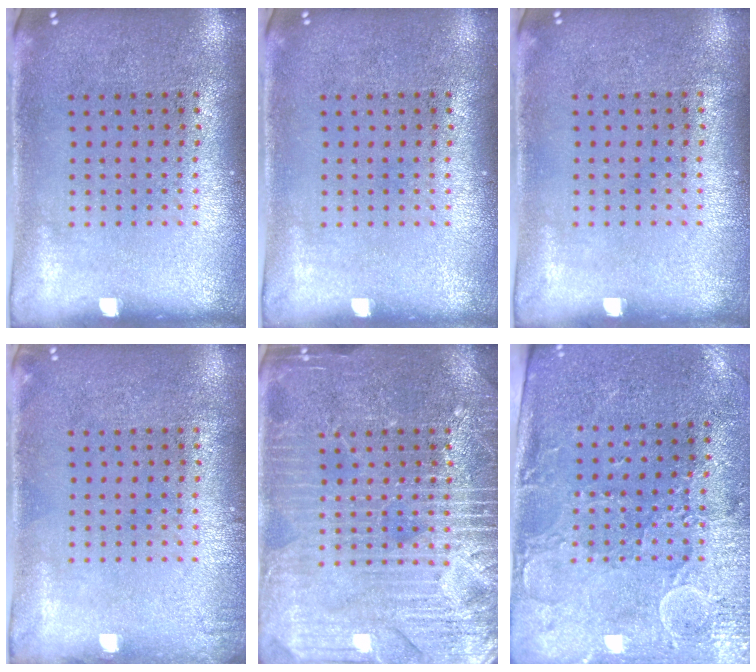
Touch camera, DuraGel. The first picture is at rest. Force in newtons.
{"total": 0.0}
{"total": 0.0}
{"total": 0.7, "press": 0.7, "slide": 0.1}
{"total": 6.0, "press": 6.0, "slide": 0.9}
{"total": 2.9, "press": 2.6, "slide": 1.3}